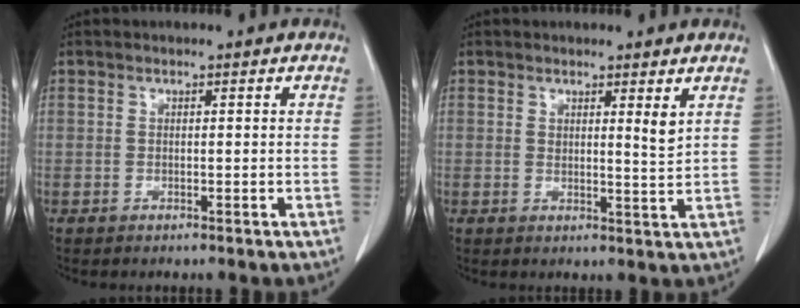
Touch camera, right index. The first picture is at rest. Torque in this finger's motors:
{"motor_torque": [-0.01, 0.13, 0.04, 0.03]}